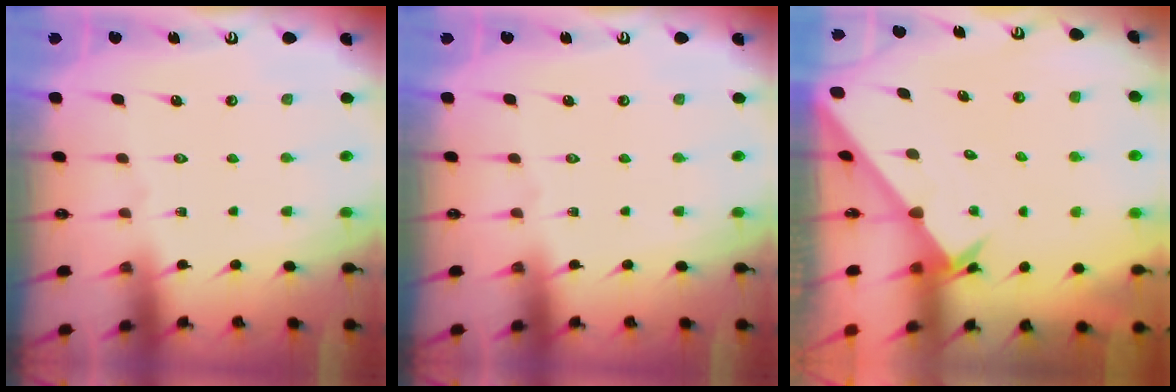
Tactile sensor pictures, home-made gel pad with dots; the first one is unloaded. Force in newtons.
{"total": 0.0}
{"total": 2.2, "press": 2.2, "slide": 0.1}